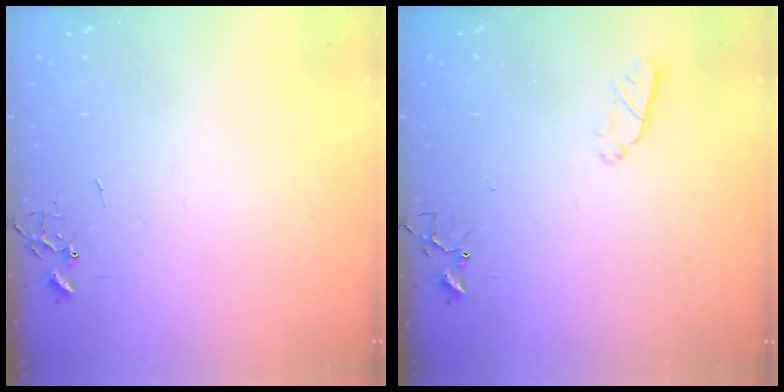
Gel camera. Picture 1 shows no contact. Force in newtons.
{"total": 4.2, "press": 4.1, "slide": 1.0}